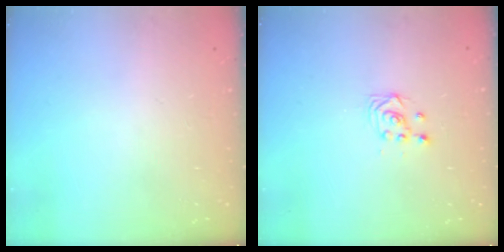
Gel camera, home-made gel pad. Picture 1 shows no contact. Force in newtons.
{"total": 3.4, "press": 3.4, "slide": 0.5}